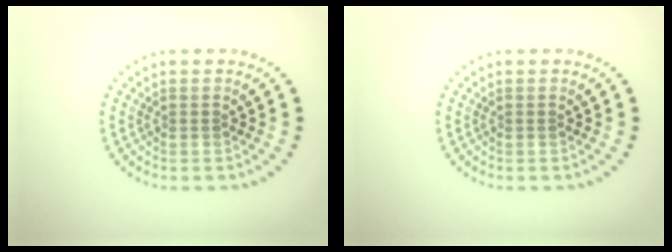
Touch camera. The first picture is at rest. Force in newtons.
{"total": 0.0}